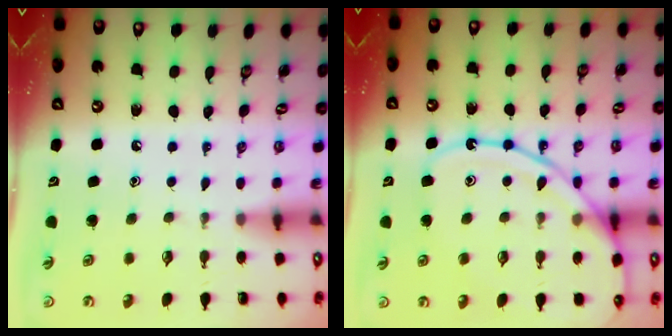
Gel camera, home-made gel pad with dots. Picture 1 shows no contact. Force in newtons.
{"total": 13.4, "press": 13.3, "slide": 1.3}